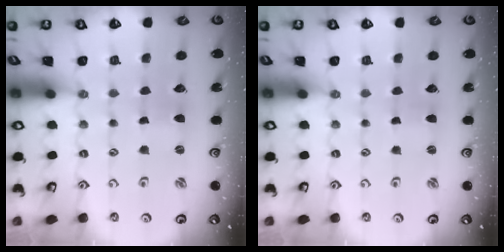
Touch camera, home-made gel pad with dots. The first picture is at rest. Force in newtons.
{"total": 0.7, "press": 0.7, "slide": 0.0}